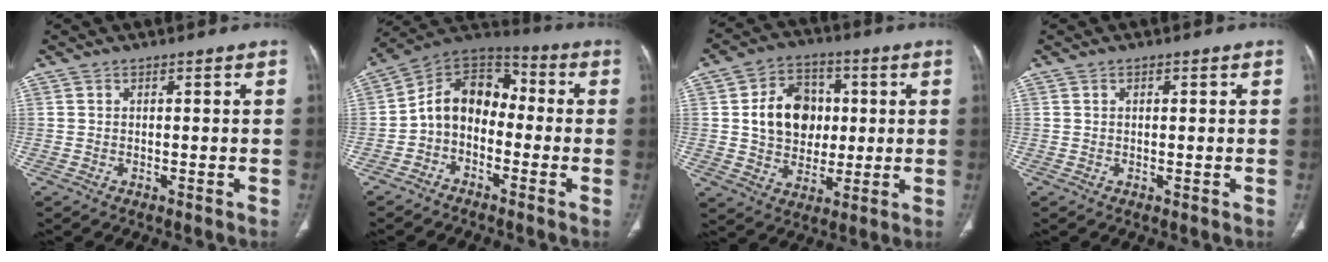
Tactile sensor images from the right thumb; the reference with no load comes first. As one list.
[{"total": 10.8, "force": [-1.8, 7.8, 7.3], "torque": [-0.096, 0.052, -0.049]}, {"total": 13.6, "force": [1.8, 10.8, 8.0], "torque": [-0.090, 0.006, 0.033]}, {"total": 0.8, "force": [0.3, 0.4, 0.6], "torque": [-0.014, 0.004, 0.007]}]